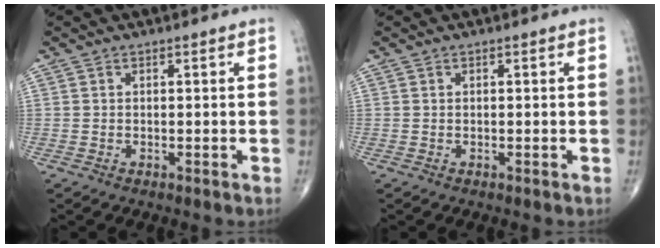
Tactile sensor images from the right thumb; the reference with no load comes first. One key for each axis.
{"total": 0.0}